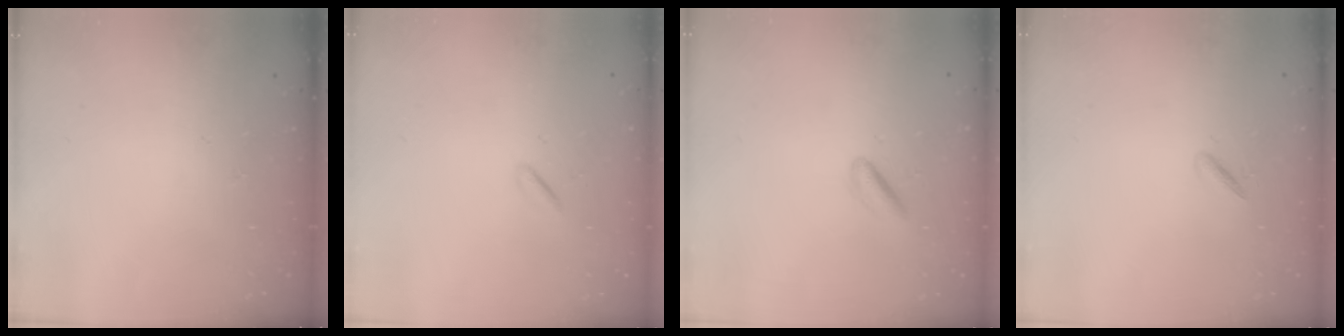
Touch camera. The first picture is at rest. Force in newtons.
{"total": 0.0}
{"total": 2.9, "press": 2.7, "slide": 1.1}
{"total": 2.1, "press": 1.9, "slide": 0.8}